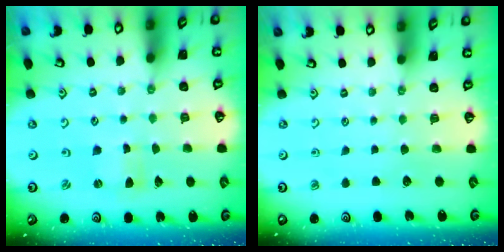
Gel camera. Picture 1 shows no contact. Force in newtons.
{"total": 0.0}